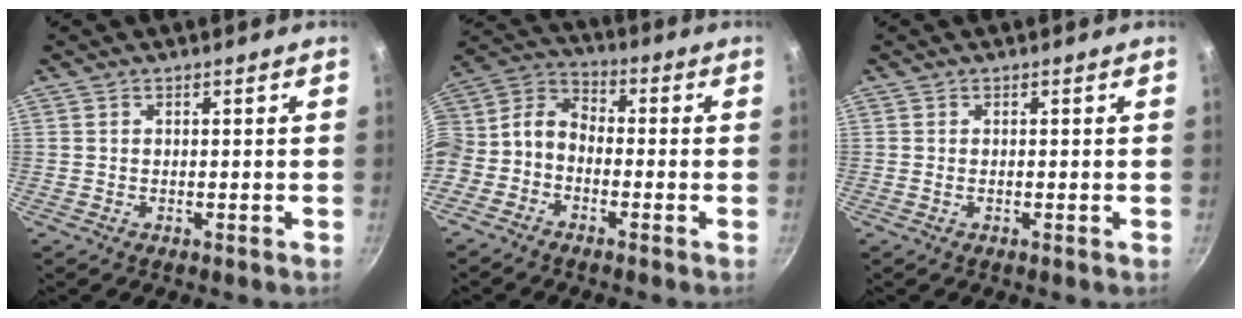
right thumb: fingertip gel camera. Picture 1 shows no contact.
{"total": 11.3, "force": [-2.2, 9.0, 6.5], "torque": [-0.136, 0.060, -0.067]}
{"total": 0.0}